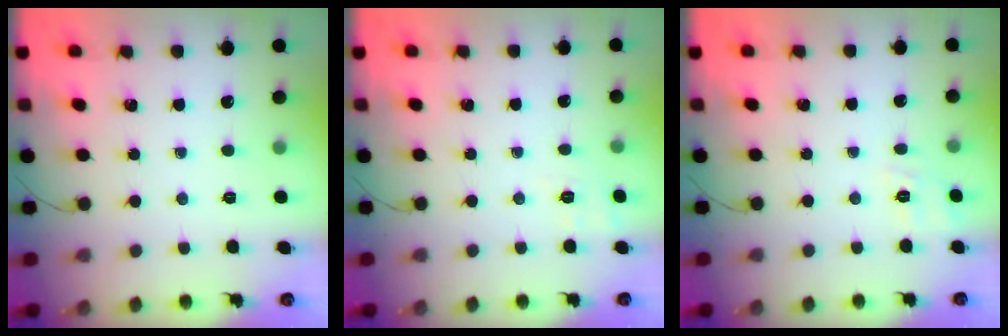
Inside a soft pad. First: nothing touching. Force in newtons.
{"total": 2.3, "press": 0.9, "slide": 2.1}
{"total": 7.3, "press": 7.0, "slide": 2.1}